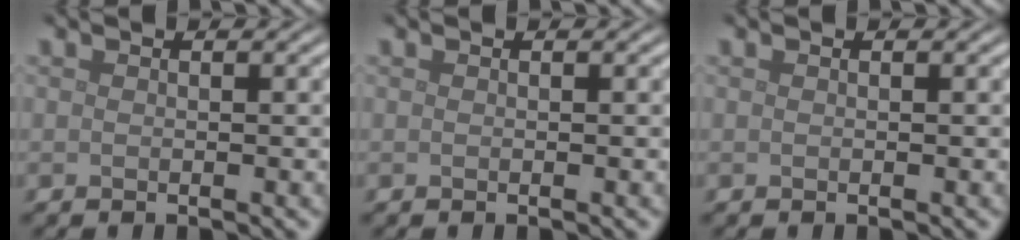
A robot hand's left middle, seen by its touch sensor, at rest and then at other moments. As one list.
[{"total": 0.0}, {"total": 0.0}]